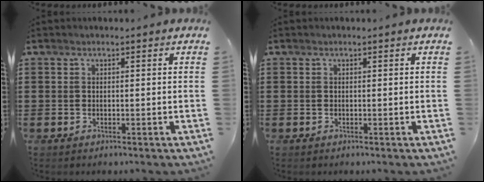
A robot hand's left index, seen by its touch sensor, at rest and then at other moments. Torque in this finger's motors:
{"motor_torque": [0.02, -0.02, 0.02, 0.00]}